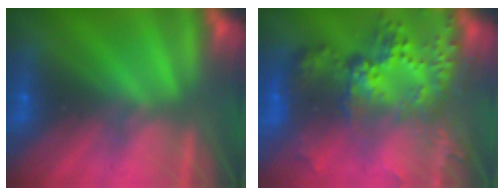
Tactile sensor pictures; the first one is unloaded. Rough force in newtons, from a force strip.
{"total": 6.3}